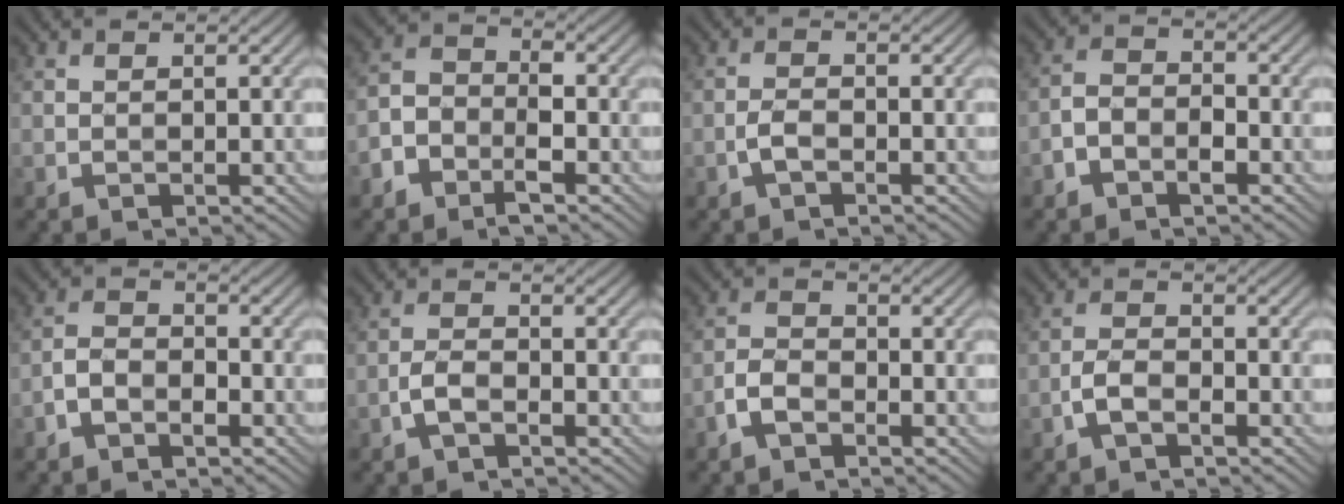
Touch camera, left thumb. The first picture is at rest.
{"total": 5.7, "force": [-3.3, 3.3, 3.2], "torque": [-0.057, 0.003, -0.073]}
{"total": 2.0, "force": [-1.1, 0.8, 1.5], "torque": [-0.031, 0.003, -0.026]}
{"total": 3.9, "force": [-2.3, 2.1, 2.4], "torque": [-0.042, 0.005, -0.052]}
{"total": 3.4, "force": [-2.1, 1.8, 2.0], "torque": [-0.037, 0.006, -0.048]}
{"total": 2.7, "force": [-1.5, 1.1, 1.9], "torque": [-0.042, 0.003, -0.037]}
{"total": 3.4, "force": [-2.2, 1.8, 2.0], "torque": [-0.043, 0.003, -0.054]}
{"total": 3.0, "force": [-1.8, 1.3, 2.1], "torque": [-0.045, 0.004, -0.042]}